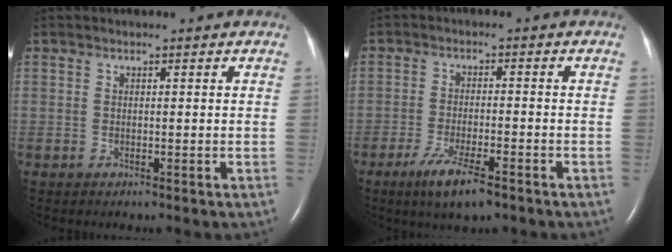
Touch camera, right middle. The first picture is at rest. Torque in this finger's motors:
{"motor_torque": [0.79, -0.71, 0.12, 0.06]}